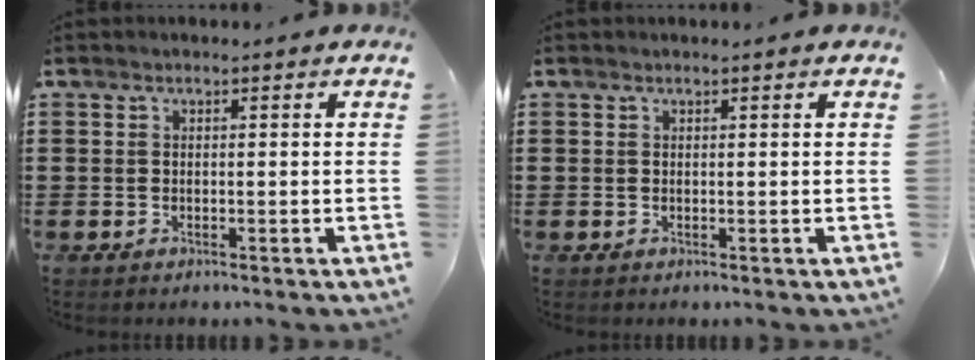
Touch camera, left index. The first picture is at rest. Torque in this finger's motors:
{"motor_torque": [0.10, -0.48, 0.06, 0.00]}